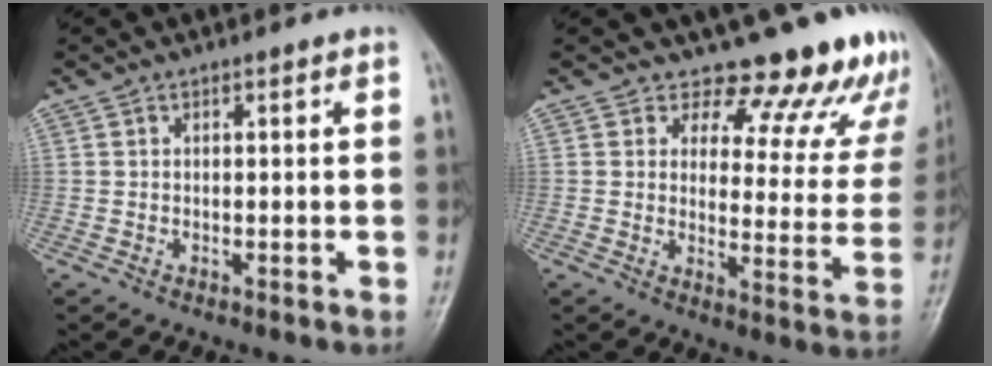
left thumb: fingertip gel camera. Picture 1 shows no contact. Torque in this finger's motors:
{"motor_torque": [1.03, 0.95, 0.01, -0.31, 0.06]}